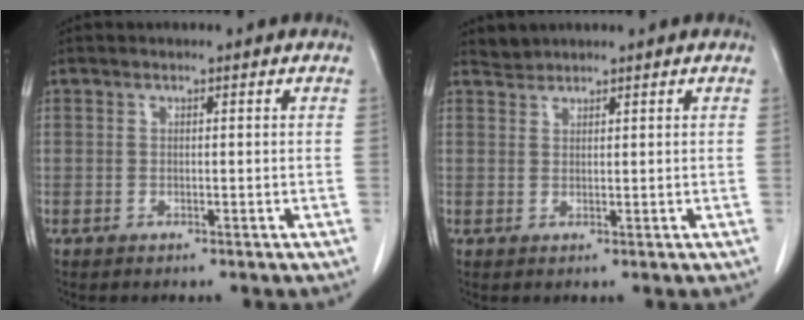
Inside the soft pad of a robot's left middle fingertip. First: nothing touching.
{"total": 1.4, "force": [1.3, 0.1, -0.4], "torque": [0.002, 0.000, 0.027]}